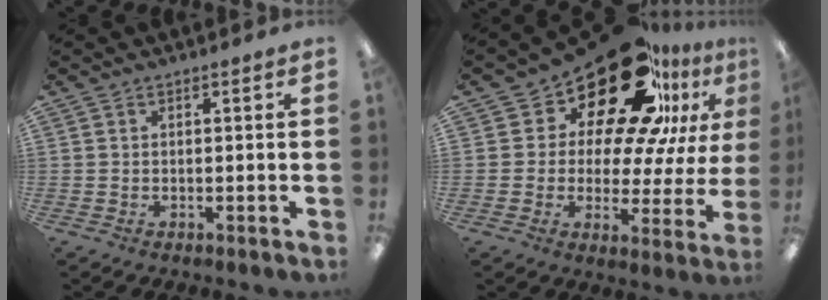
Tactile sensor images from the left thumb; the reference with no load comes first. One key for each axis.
{"total": 24.3, "fx": 15.8, "fy": 11.2, "fz": 14.7, "tx": -0.235, "ty": -0.100, "tz": 0.270}